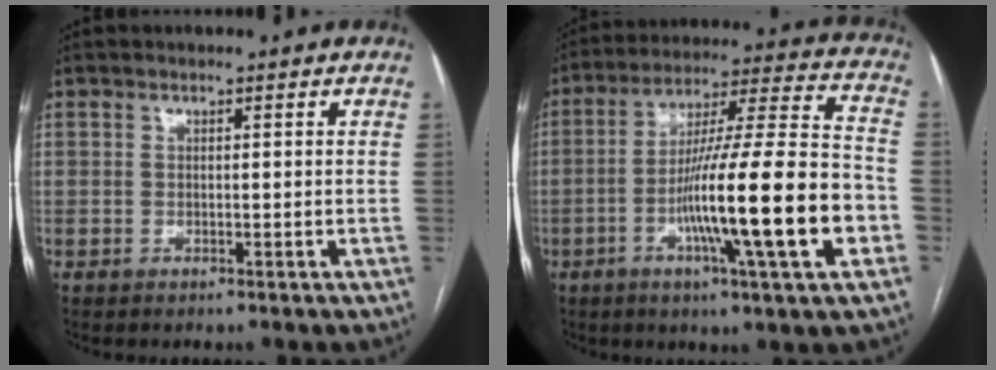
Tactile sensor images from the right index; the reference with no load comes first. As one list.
[{"total": 19.5, "force": [-5.6, -0.1, 18.7], "torque": [-0.304, -0.005, -0.093]}]